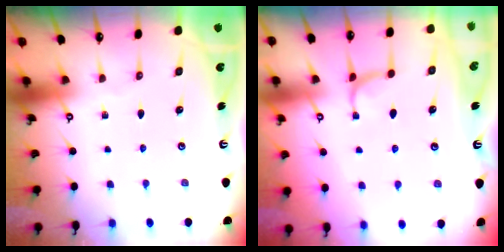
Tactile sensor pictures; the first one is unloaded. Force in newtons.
{"total": 1.2, "press": 1.0, "slide": 0.6}